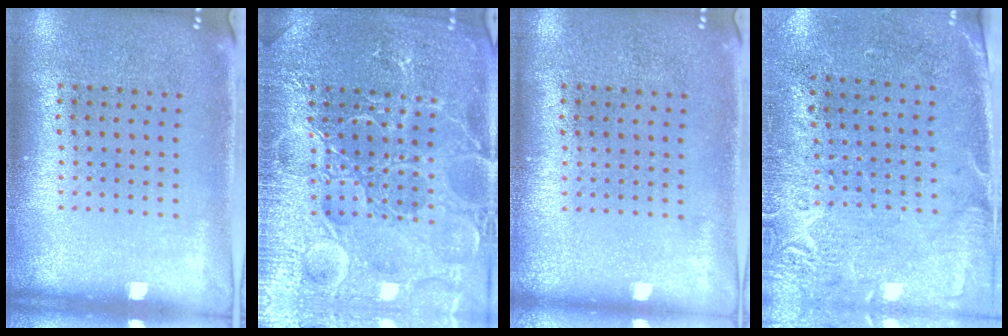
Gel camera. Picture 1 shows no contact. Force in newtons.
{"total": 7.5, "press": 7.5, "slide": 1.0}
{"total": 0.0}
{"total": 2.7, "press": 2.3, "slide": 1.4}